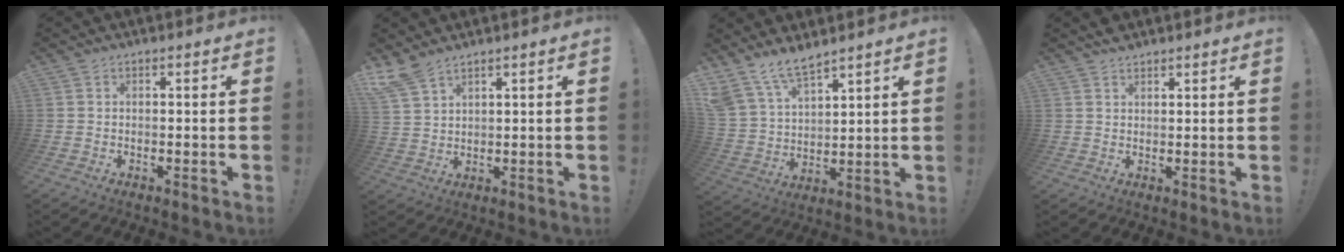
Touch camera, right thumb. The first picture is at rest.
{"total": 5.8, "force": [4.9, 1.5, 2.9], "torque": [-0.065, -0.021, 0.096]}
{"total": 11.0, "force": [9.6, 3.9, 3.9], "torque": [-0.093, -0.060, 0.187]}
{"total": 3.4, "force": [2.5, 2.2, 0.3], "torque": [0.002, -0.018, 0.047]}